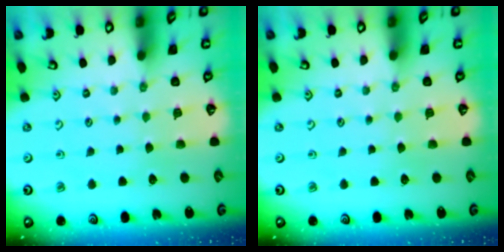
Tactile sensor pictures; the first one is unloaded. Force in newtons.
{"total": 0.0}